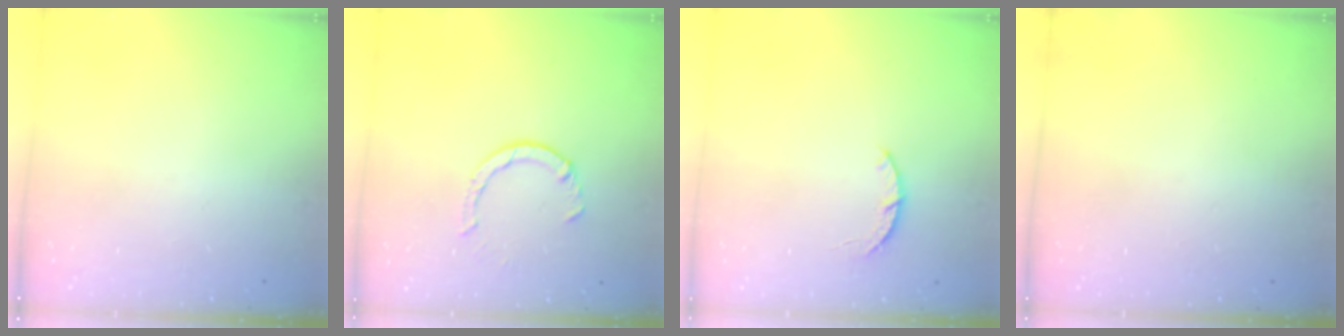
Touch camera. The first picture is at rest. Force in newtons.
{"total": 4.0, "press": 4.0, "slide": 0.4}
{"total": 3.0, "press": 3.0, "slide": 0.5}
{"total": 2.6, "press": 2.6, "slide": 0.2}